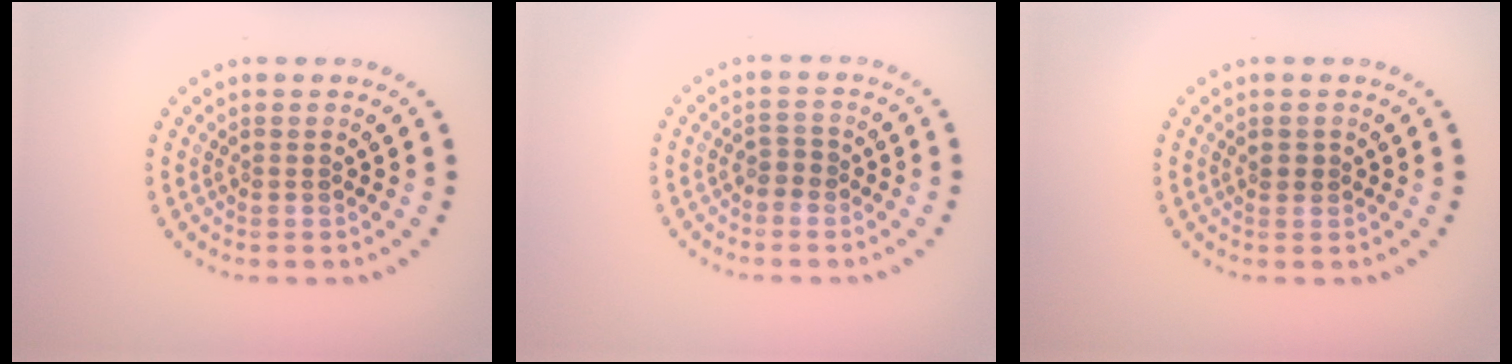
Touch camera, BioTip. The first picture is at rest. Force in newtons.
{"total": 0.8, "press": 0.6, "slide": 0.6}
{"total": 1.0, "press": 1.0, "slide": 0.3}